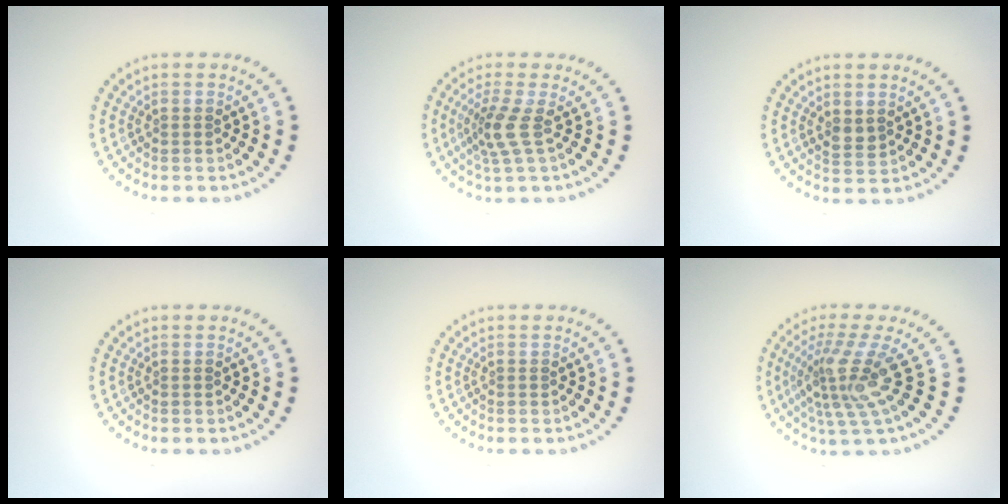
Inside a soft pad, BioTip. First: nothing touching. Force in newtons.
{"total": 2.7, "press": 2.0, "slide": 1.8}
{"total": 1.5, "press": 1.4, "slide": 0.5}
{"total": 0.0}
{"total": 0.0}
{"total": 4.6, "press": 3.2, "slide": 3.3}